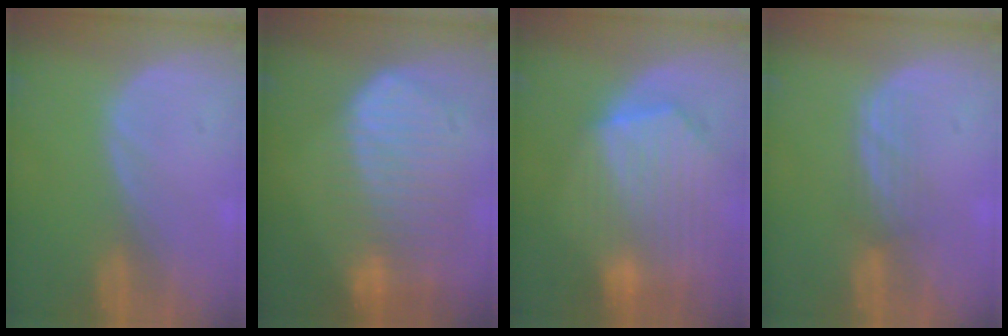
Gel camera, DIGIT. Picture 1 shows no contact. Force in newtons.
{"total": 10.2, "press": 8.8, "slide": 5.2}
{"total": 10.2, "press": 8.9, "slide": 5.0}
{"total": 2.8, "press": 2.5, "slide": 1.2}